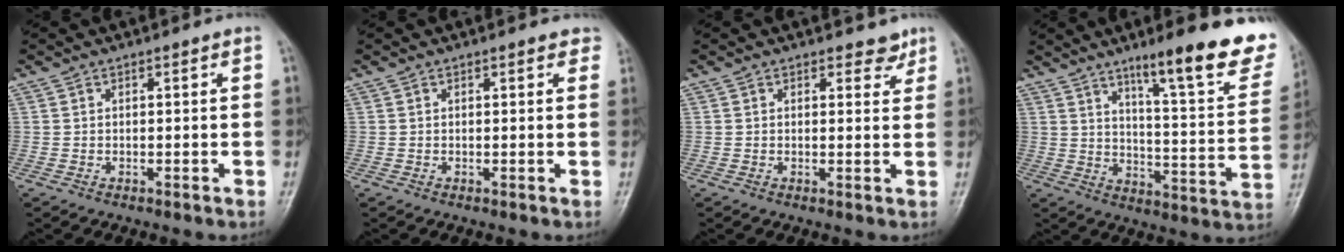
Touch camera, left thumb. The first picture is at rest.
{"total": 2.0, "force": [1.5, 1.0, 0.9], "torque": [0.011, 0.000, 0.008]}
{"total": 2.4, "force": [1.9, 1.3, 0.6], "torque": [0.011, -0.012, 0.021]}
{"total": 20.7, "force": [13.2, 3.6, 15.5], "torque": [-0.180, -0.066, 0.194]}